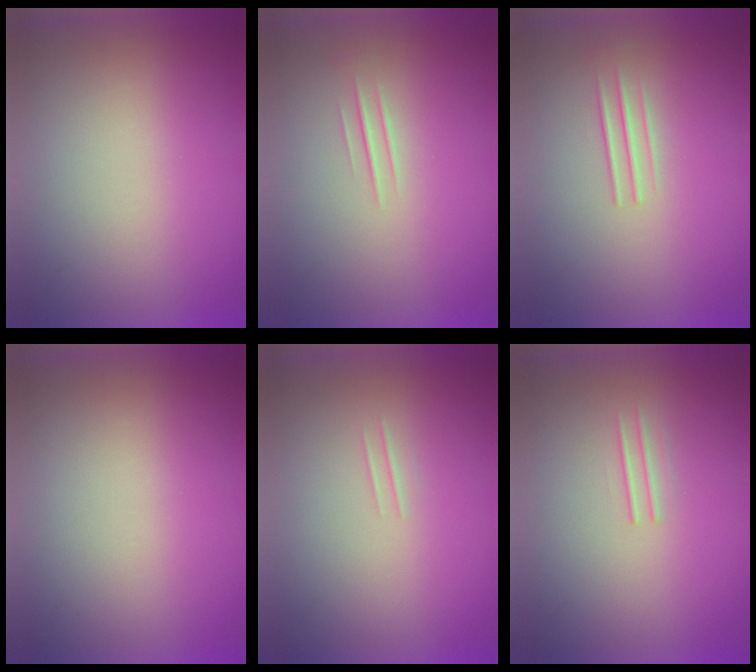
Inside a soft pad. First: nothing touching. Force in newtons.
{"total": 1.1}
{"total": 1.4}
{"total": 0.0}
{"total": 1.1}
{"total": 1.1}